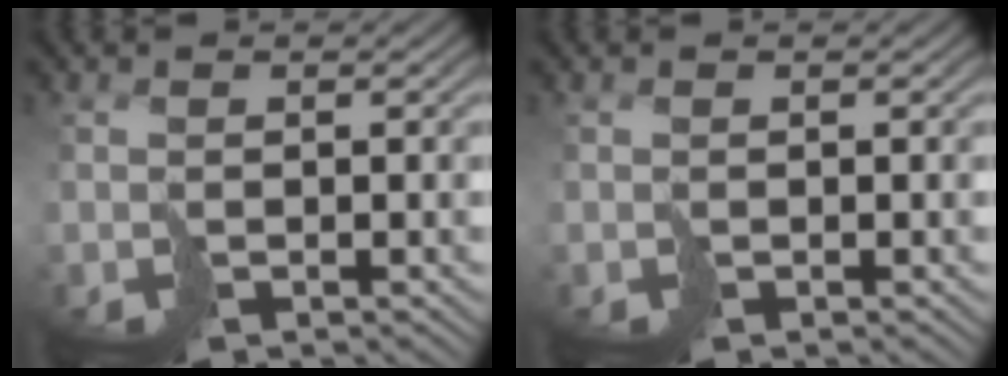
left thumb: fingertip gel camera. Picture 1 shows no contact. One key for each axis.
{"total": 0.0}